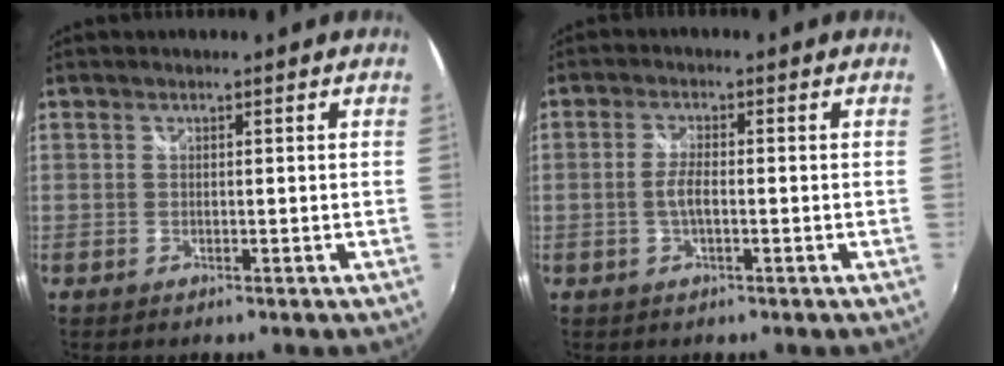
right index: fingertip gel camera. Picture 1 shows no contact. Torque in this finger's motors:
{"motor_torque": [-0.04, -0.02, 0.07, 0.02]}